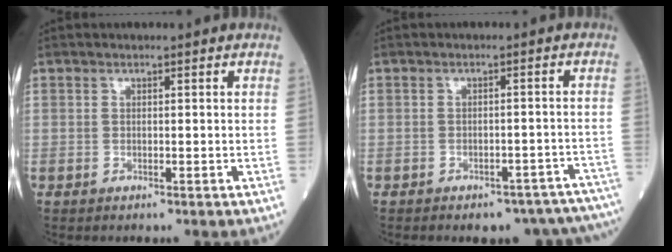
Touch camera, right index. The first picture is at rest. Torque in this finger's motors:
{"motor_torque": [1.02, -1.12, 0.26, 0.07]}